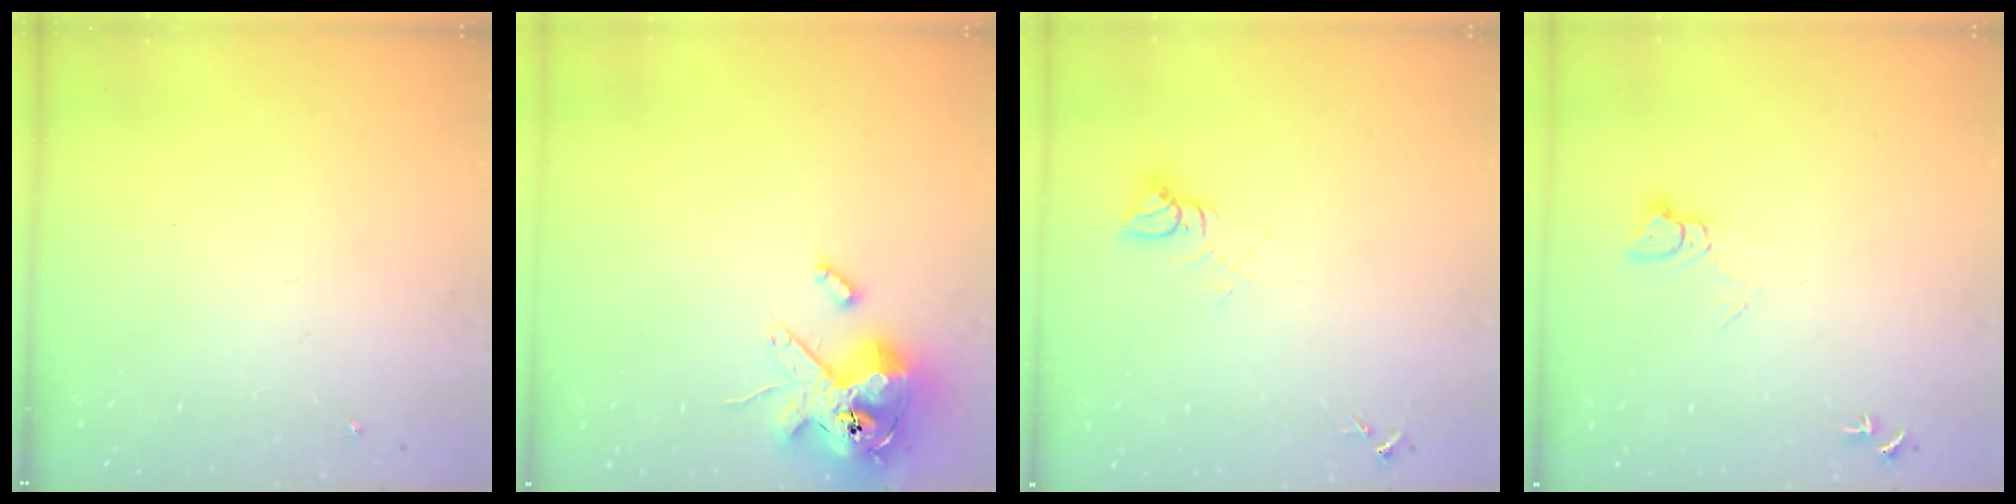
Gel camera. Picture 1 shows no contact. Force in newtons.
{"total": 14.8, "press": 14.5, "slide": 2.9}
{"total": 5.0, "press": 5.0, "slide": 0.4}
{"total": 5.5, "press": 5.5, "slide": 0.5}